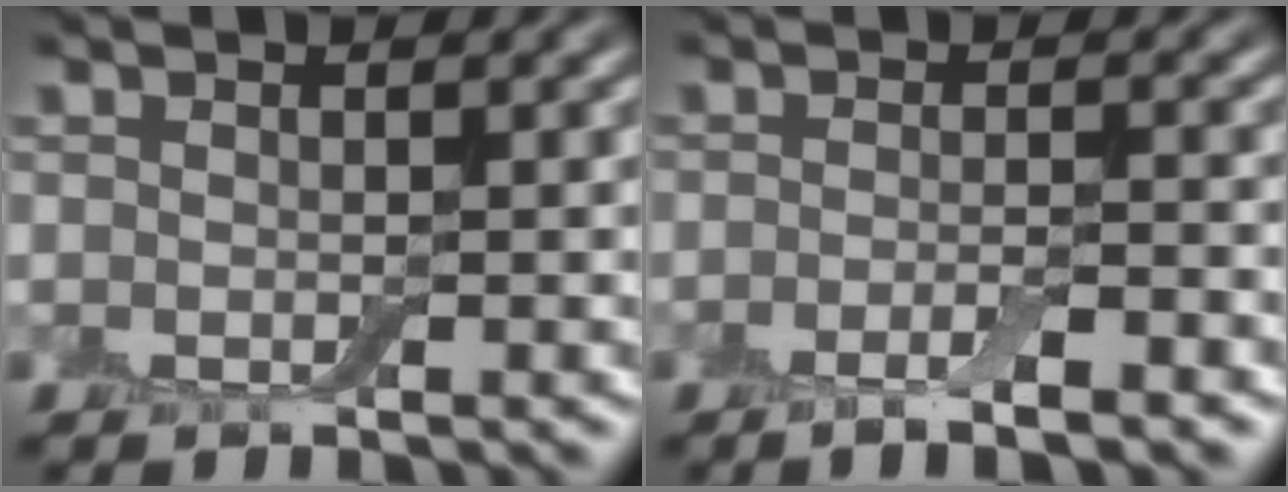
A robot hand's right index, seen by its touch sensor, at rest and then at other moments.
{"total": 2.9, "force": [-1.6, 0.5, 2.4], "torque": [-0.039, -0.002, -0.032]}